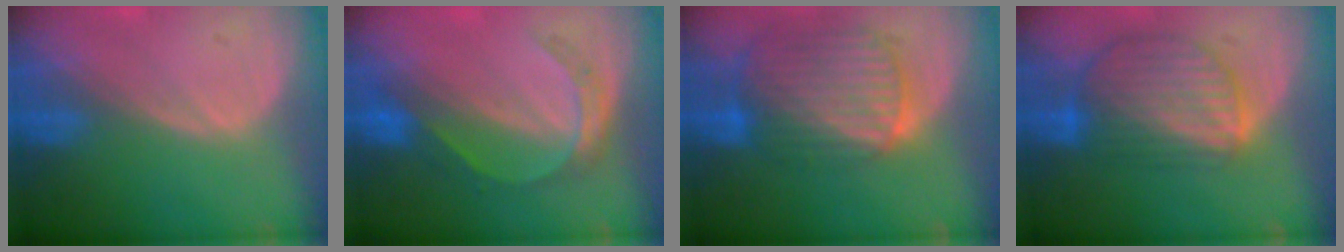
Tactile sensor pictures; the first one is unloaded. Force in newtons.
{"total": 5.1, "press": 4.9, "slide": 1.4}
{"total": 10.3, "press": 8.7, "slide": 5.5}
{"total": 9.0, "press": 7.7, "slide": 4.6}